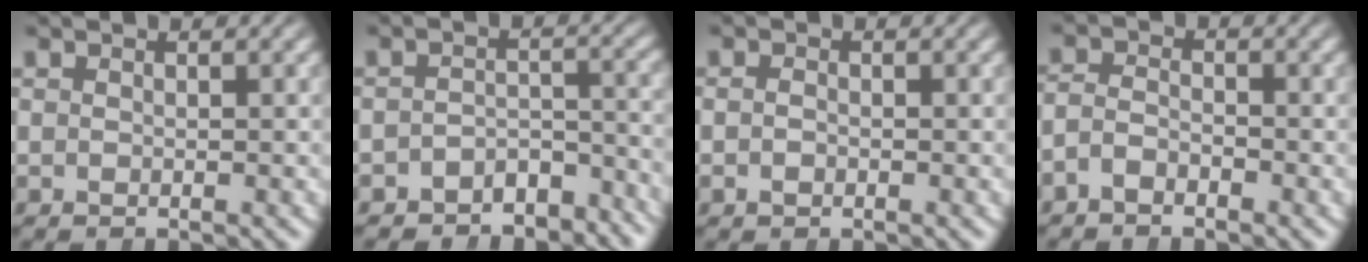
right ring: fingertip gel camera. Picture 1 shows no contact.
{"total": 5.4, "force": [-4.8, 2.2, 1.3], "torque": [-0.006, -0.015, -0.078]}
{"total": 1.1, "force": [-0.6, 0.7, 0.6], "torque": [-0.019, -0.008, -0.009]}
{"total": 2.9, "force": [-1.7, 2.1, 1.2], "torque": [-0.033, -0.016, -0.030]}